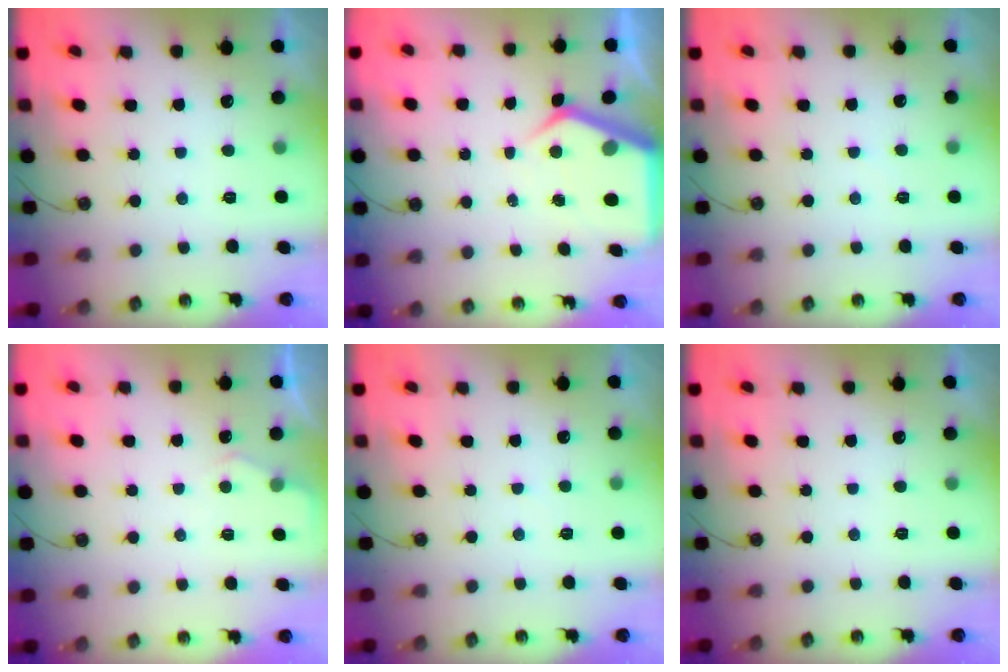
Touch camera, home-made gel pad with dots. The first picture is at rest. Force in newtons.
{"total": 6.2, "press": 6.2, "slide": 0.6}
{"total": 2.5, "press": 2.4, "slide": 0.4}
{"total": 3.3, "press": 3.2, "slide": 0.5}
{"total": 2.9, "press": 2.9, "slide": 0.4}
{"total": 0.0}